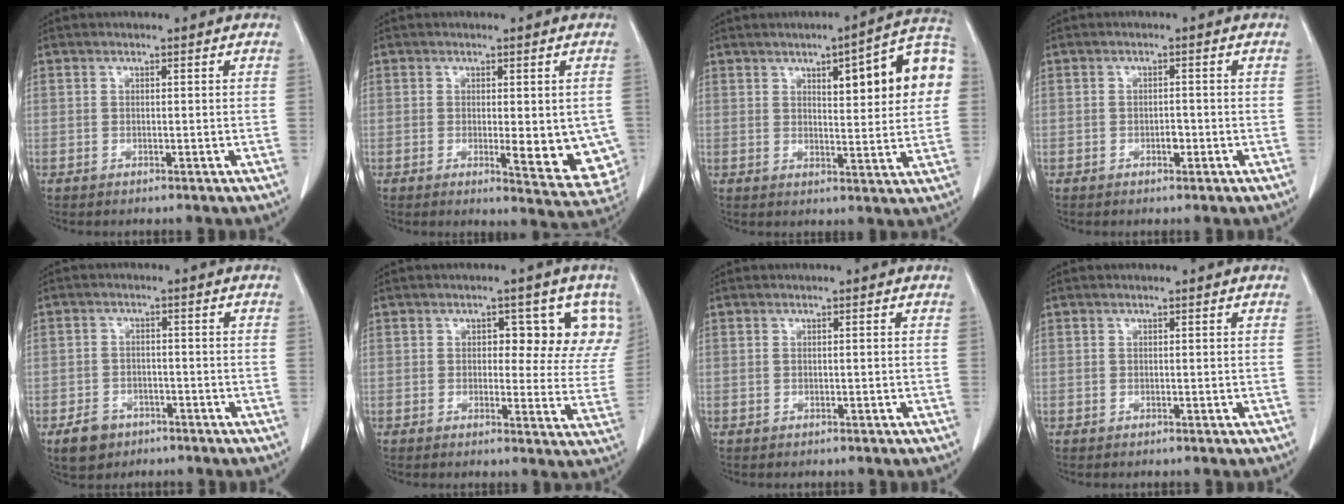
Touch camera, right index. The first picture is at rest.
{"total": 9.3, "force": [-1.6, 2.9, 8.7], "torque": [-0.089, -0.018, -0.017]}
{"total": 13.7, "force": [3.8, 2.7, 12.9], "torque": [-0.165, 0.025, 0.046]}
{"total": 1.4, "force": [-0.6, 0.7, 1.1], "torque": [-0.016, 0.002, -0.009]}
{"total": 4.7, "force": [-2.8, 3.5, 1.3], "torque": [-0.024, 0.008, -0.038]}
{"total": 8.0, "force": [3.5, 4.6, 5.5], "torque": [-0.043, 0.006, 0.031]}
{"total": 0.0}
{"total": 0.0}